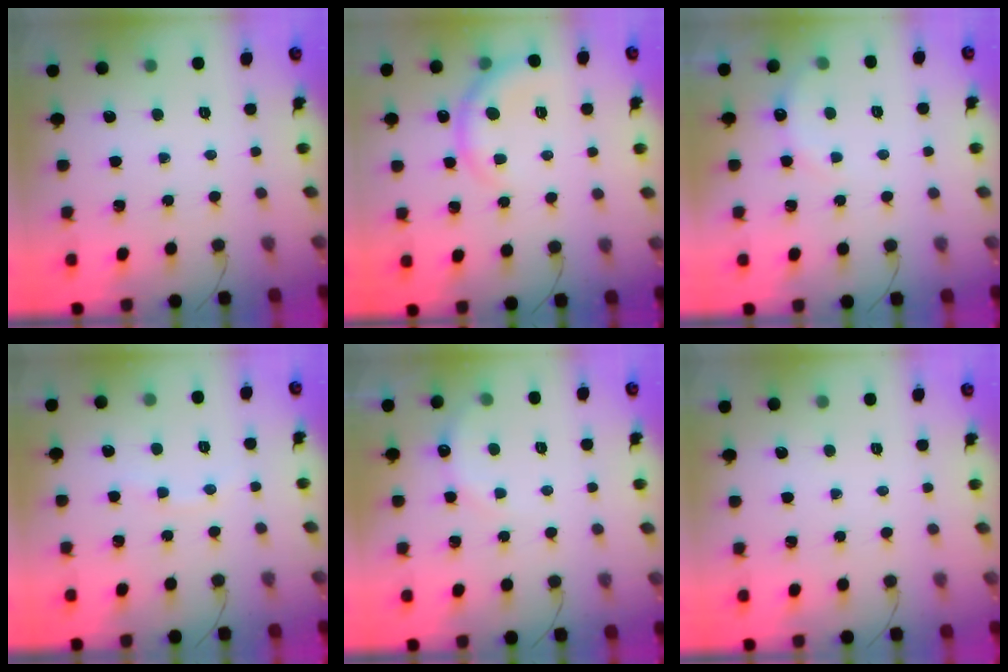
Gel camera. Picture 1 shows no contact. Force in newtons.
{"total": 7.2, "press": 7.2, "slide": 0.3}
{"total": 4.4, "press": 4.2, "slide": 1.2}
{"total": 2.7, "press": 2.6, "slide": 0.8}
{"total": 3.9, "press": 3.7, "slide": 0.9}
{"total": 0.0}